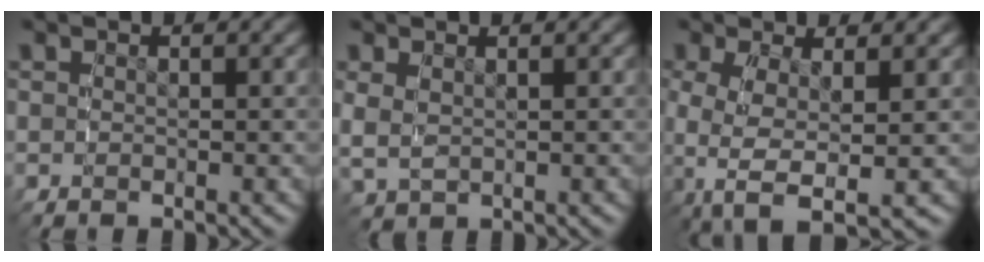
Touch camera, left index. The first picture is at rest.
{"total": 2.8, "force": [0.6, 2.4, 1.4], "torque": [-0.050, -0.008, 0.019]}
{"total": 7.9, "force": [-2.4, 4.9, 5.6], "torque": [-0.150, -0.049, -0.019]}